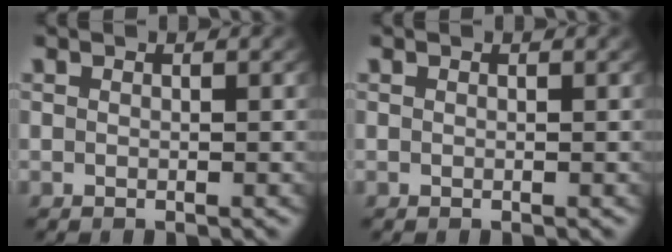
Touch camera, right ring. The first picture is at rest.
{"total": 0.0}